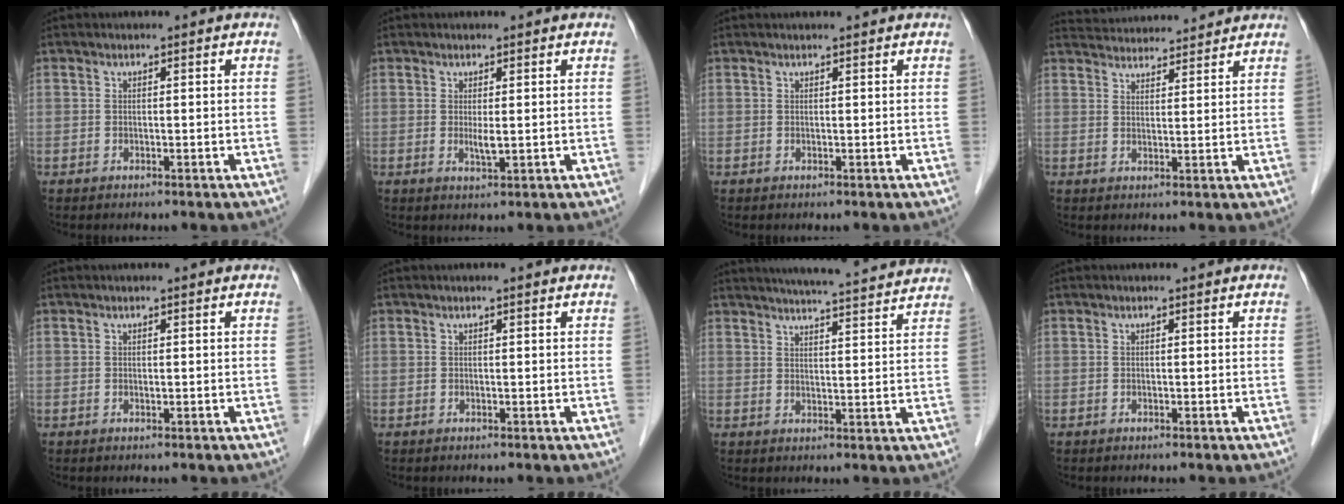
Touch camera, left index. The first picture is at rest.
{"total": 1.6, "force": [0.1, 0.2, 1.6], "torque": [-0.035, -0.007, 0.005]}
{"total": 1.6, "force": [1.5, 0.0, 0.6], "torque": [-0.008, 0.011, 0.021]}
{"total": 10.0, "force": [9.8, 1.1, 2.0], "torque": [-0.035, 0.028, 0.141]}
{"total": 0.0}
{"total": 0.5, "force": [0.4, -0.1, 0.3], "torque": [-0.011, 0.004, 0.010]}
{"total": 15.5, "force": [14.5, 0.4, 5.5], "torque": [-0.087, 0.003, 0.184]}
{"total": 0.0}